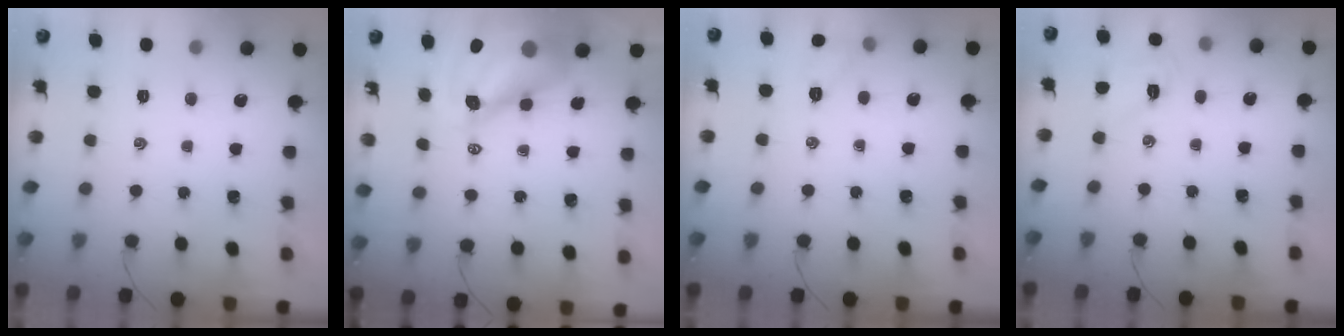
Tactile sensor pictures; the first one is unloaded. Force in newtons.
{"total": 12.7, "press": 12.1, "slide": 3.9}
{"total": 5.7, "press": 5.5, "slide": 1.6}
{"total": 4.5, "press": 4.4, "slide": 1.2}